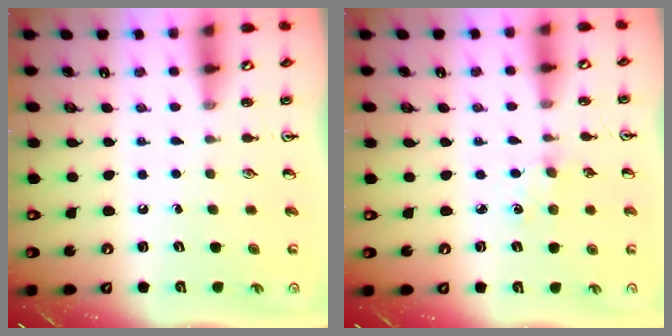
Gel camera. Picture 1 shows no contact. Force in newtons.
{"total": 2.3, "press": 2.3, "slide": 0.3}